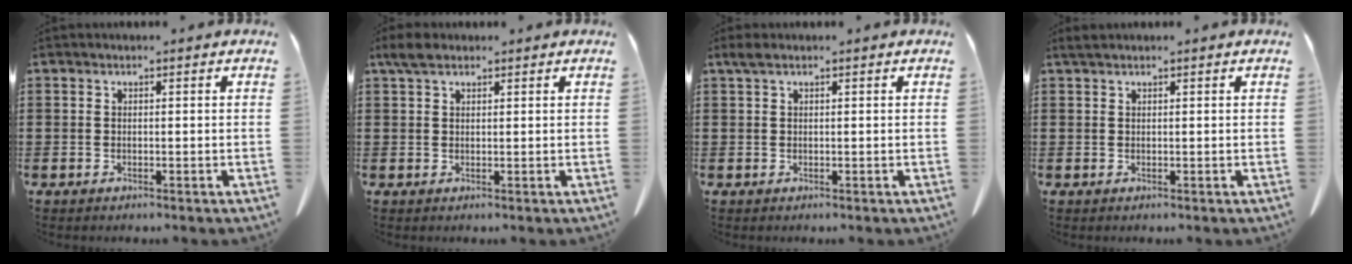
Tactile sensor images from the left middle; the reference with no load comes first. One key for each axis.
{"total": 2.8, "fx": 1.8, "fy": 1.3, "fz": 1.6, "tx": -0.038, "ty": 0.008, "tz": 0.035}
{"total": 1.2, "fx": 0.6, "fy": 0.4, "fz": 1.0, "tx": -0.021, "ty": 0.003, "tz": 0.010}
{"total": 0.8, "fx": 0.6, "fy": 0.1, "fz": 0.4, "tx": -0.011, "ty": 0.002, "tz": 0.012}